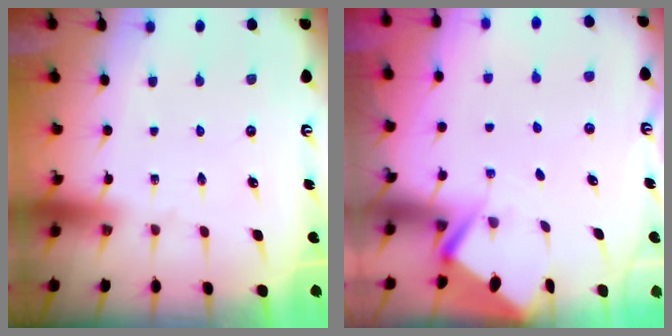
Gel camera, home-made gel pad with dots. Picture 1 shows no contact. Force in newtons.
{"total": 3.0, "press": 2.9, "slide": 0.4}